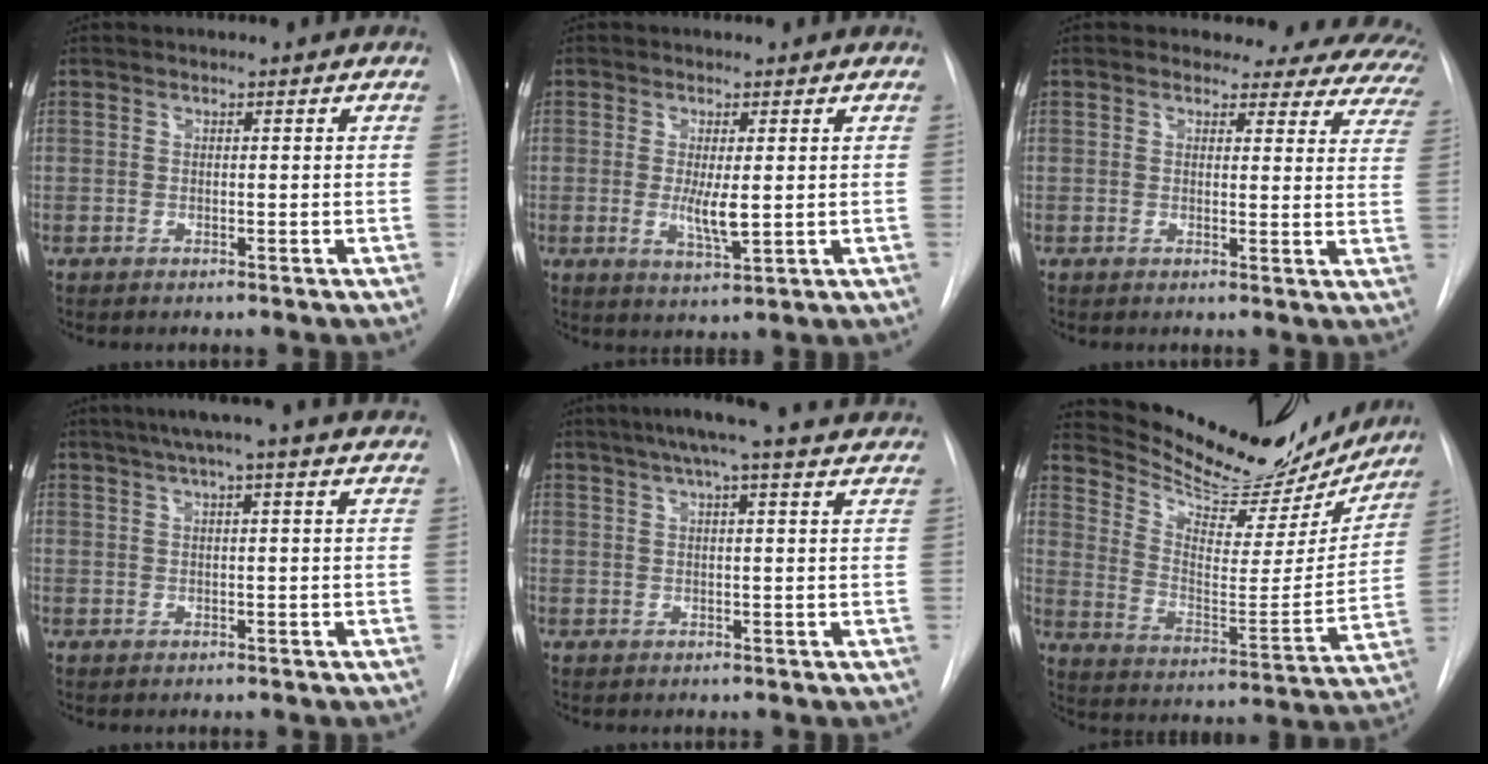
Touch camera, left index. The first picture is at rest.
{"total": 4.2, "force": [0.1, 0.8, 4.1], "torque": [-0.078, -0.011, 0.005]}
{"total": 13.9, "force": [12.3, 5.6, 3.6], "torque": [-0.017, -0.036, 0.102]}
{"total": 12.0, "force": [10.1, -0.4, 6.4], "torque": [-0.105, 0.030, 0.117]}
{"total": 15.0, "force": [13.4, 0.4, 6.7], "torque": [-0.104, 0.015, 0.162]}
{"total": 24.4, "force": [22.3, 6.0, 7.9], "torque": [-0.124, -0.046, 0.311]}